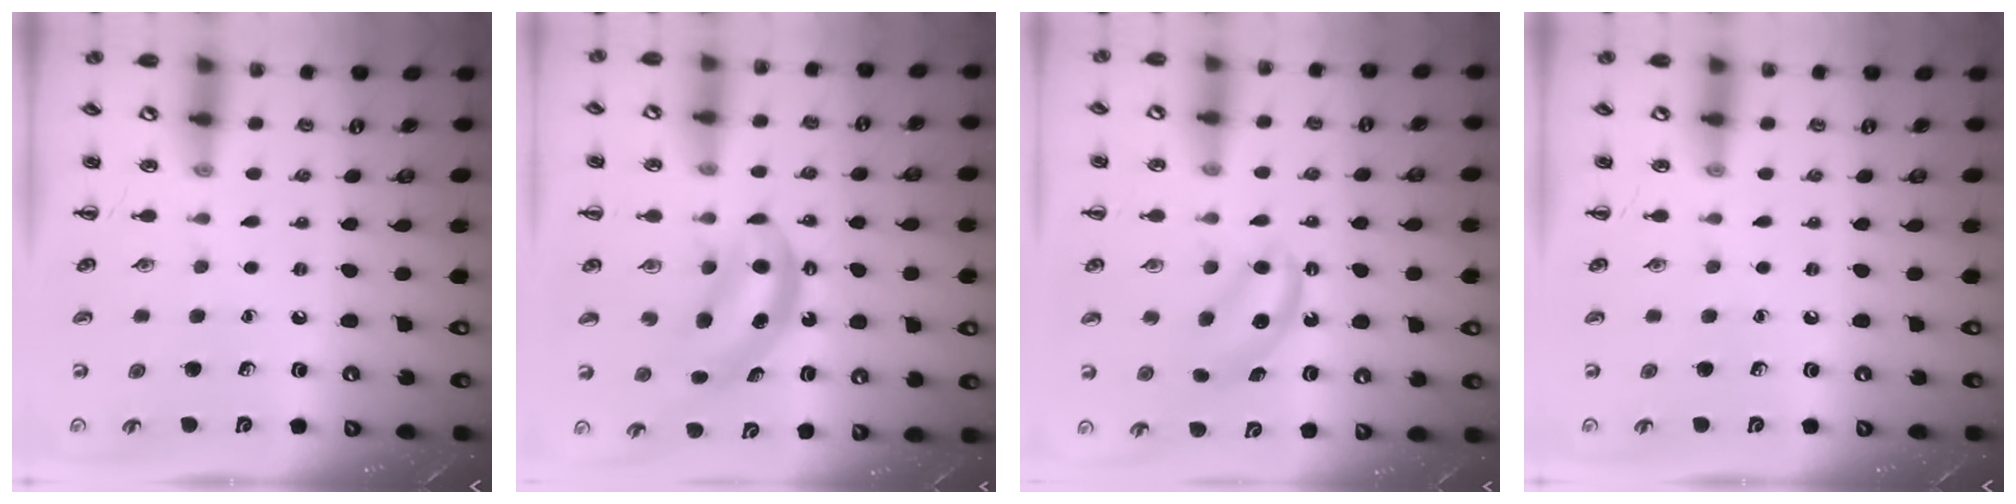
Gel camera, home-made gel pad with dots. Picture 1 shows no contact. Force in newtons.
{"total": 6.7, "press": 6.6, "slide": 1.0}
{"total": 6.2, "press": 6.1, "slide": 0.9}
{"total": 0.0}